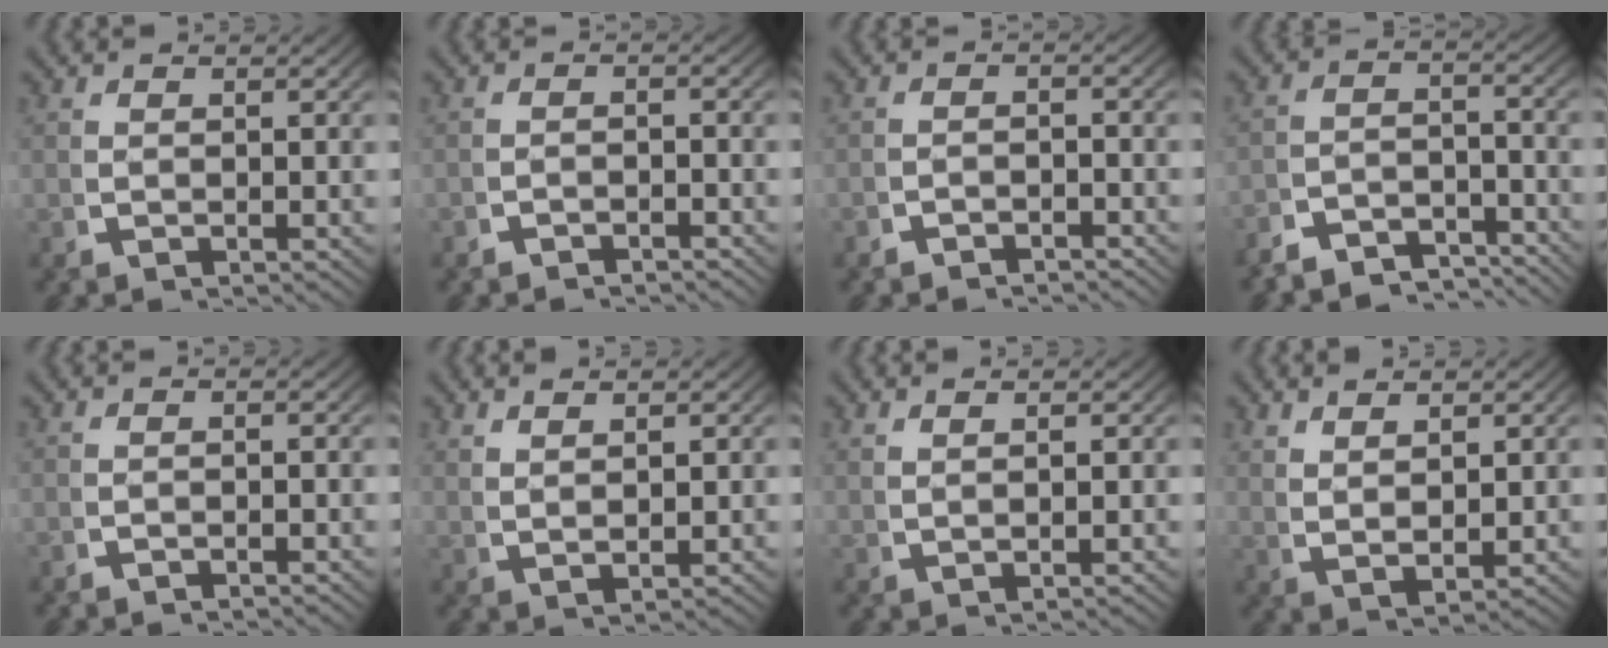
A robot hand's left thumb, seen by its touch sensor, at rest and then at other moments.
{"total": 1.8, "force": [-1.8, 0.2, 0.2], "torque": [-0.002, -0.007, -0.030]}
{"total": 2.2, "force": [-2.1, 0.4, 0.2], "torque": [-0.002, -0.008, -0.036]}
{"total": 5.6, "force": [-4.9, 2.1, 1.7], "torque": [-0.015, -0.024, -0.084]}
{"total": 0.6, "force": [-0.6, 0.0, 0.1], "torque": [0.000, 0.000, -0.012]}
{"total": 2.0, "force": [1.7, 0.0, 1.0], "torque": [-0.016, 0.002, 0.045]}
{"total": 1.5, "force": [1.1, -0.3, 0.9], "torque": [-0.017, 0.003, 0.030]}
{"total": 2.8, "force": [1.9, 0.8, 1.9], "torque": [-0.034, -0.004, 0.050]}